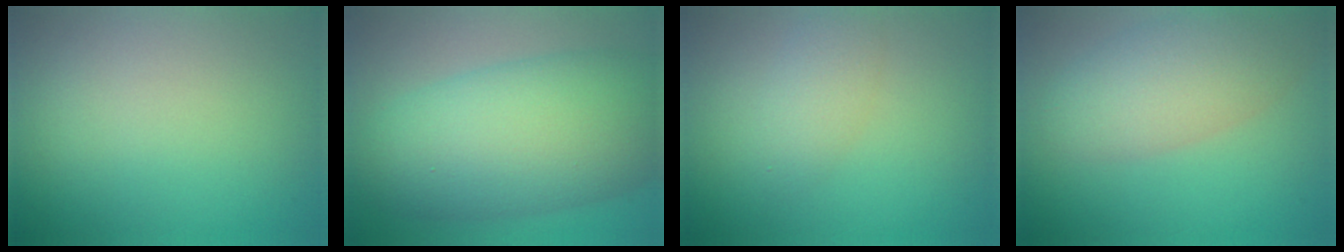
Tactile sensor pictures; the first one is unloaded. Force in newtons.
{"total": 11.3, "press": 11.3, "slide": 0.2}
{"total": 2.1, "press": 2.1, "slide": 0.0}
{"total": 5.4, "press": 5.4, "slide": 0.2}